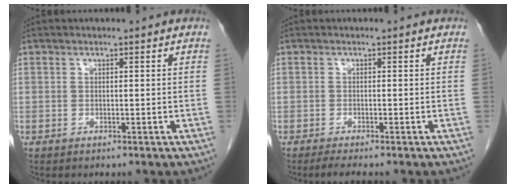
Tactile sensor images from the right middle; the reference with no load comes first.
{"total": 2.1, "force": [-1.7, -0.1, 1.2], "torque": [-0.026, -0.007, -0.029]}